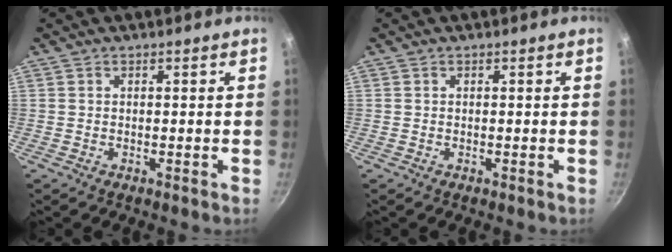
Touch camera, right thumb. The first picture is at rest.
{"total": 0.0}